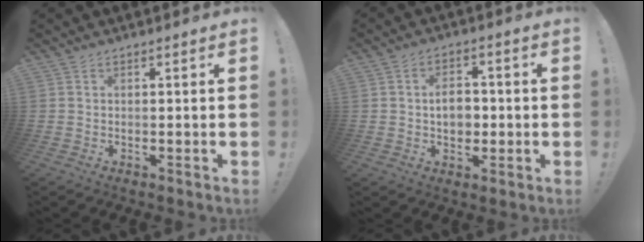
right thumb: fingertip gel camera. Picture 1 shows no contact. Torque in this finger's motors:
{"motor_torque": [-0.03, -0.13, 0.28, 0.30, 0.00]}